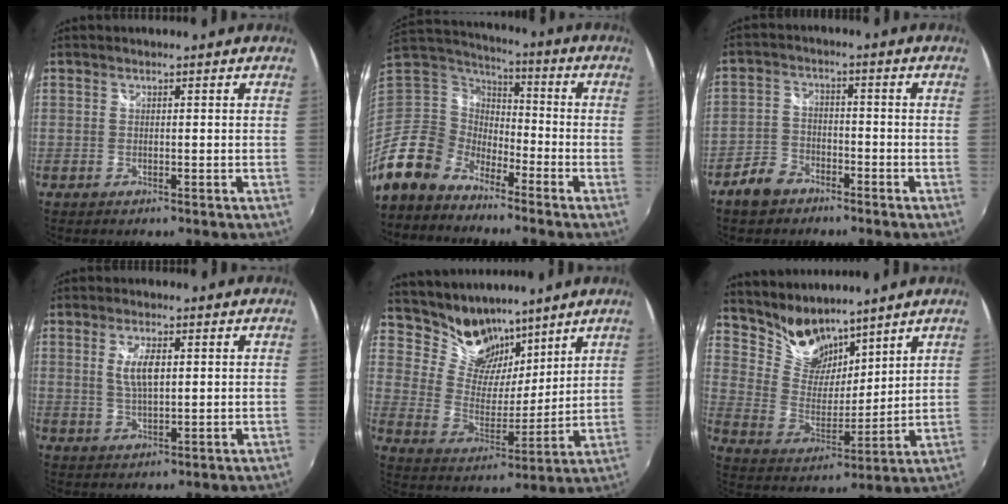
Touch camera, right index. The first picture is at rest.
{"total": 14.1, "force": [-10.3, 8.5, 4.5], "torque": [-0.122, 0.012, -0.205]}
{"total": 6.2, "force": [-4.5, 3.7, 2.0], "torque": [-0.057, 0.012, -0.082]}
{"total": 5.1, "force": [1.1, 1.8, 4.6], "torque": [-0.088, -0.001, 0.021]}
{"total": 13.4, "force": [10.6, 7.0, 4.4], "torque": [-0.100, 0.012, 0.196]}
{"total": 11.4, "force": [9.5, 5.7, 3.0], "torque": [-0.070, 0.004, 0.190]}